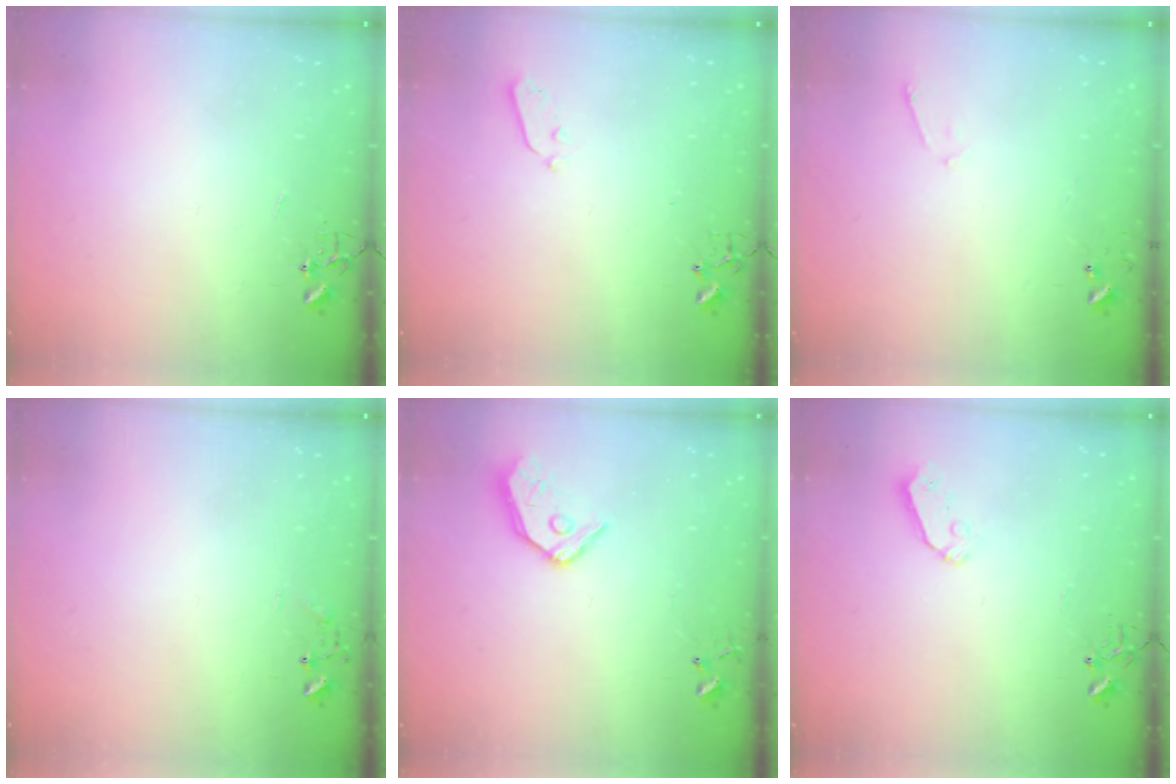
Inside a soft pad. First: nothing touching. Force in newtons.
{"total": 3.0, "press": 3.0, "slide": 0.4}
{"total": 4.2, "press": 4.2, "slide": 0.3}
{"total": 5.3, "press": 5.2, "slide": 0.4}
{"total": 11.3, "press": 11.1, "slide": 1.6}
{"total": 5.4, "press": 5.4, "slide": 0.0}